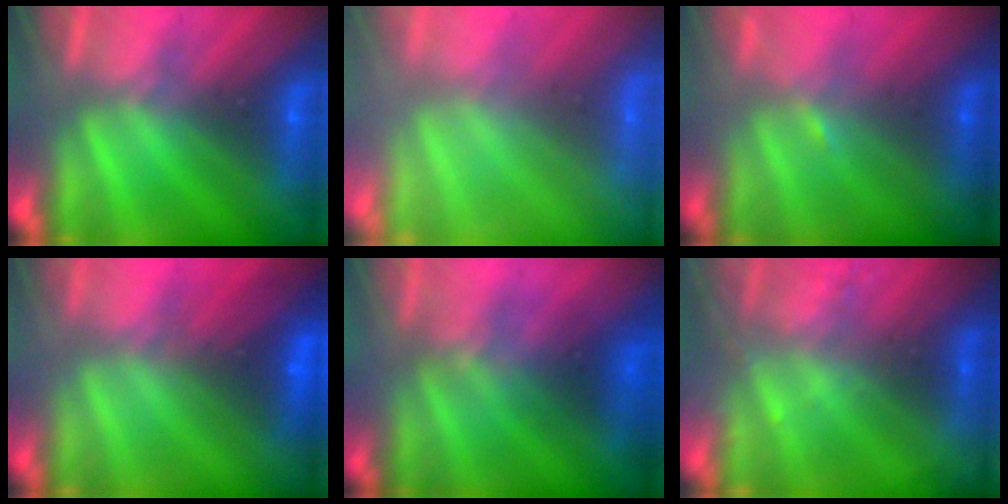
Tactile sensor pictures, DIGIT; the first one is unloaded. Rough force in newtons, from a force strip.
{"total": 8.0}
{"total": 1.1}
{"total": 2.8}
{"total": 1.5}
{"total": 2.4}